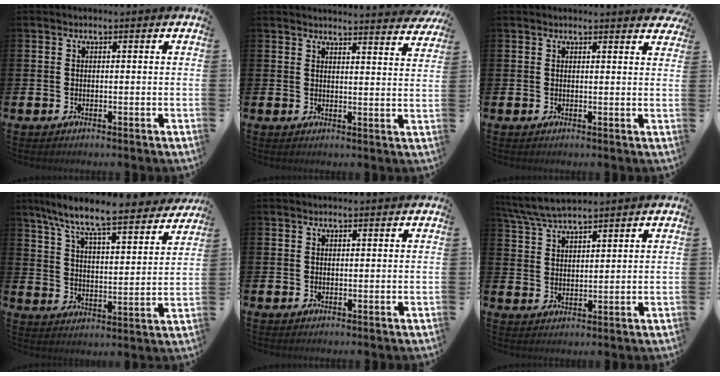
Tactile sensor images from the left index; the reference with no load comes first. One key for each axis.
{"total": 3.5, "fx": 3.5, "fy": -0.4, "fz": -0.1, "tx": 0.015, "ty": -0.035, "tz": 0.057}
{"total": 1.3, "fx": 1.3, "fy": 0.0, "fz": -0.1, "tx": 0.014, "ty": -0.011, "tz": 0.022}
{"total": 8.9, "fx": 8.1, "fy": 0.8, "fz": 3.6, "tx": -0.096, "ty": -0.063, "tz": 0.131}
{"total": 0.5, "fx": 0.5, "fy": -0.1, "fz": -0.1, "tx": 0.014, "ty": -0.006, "tz": 0.007}
{"total": 5.7, "fx": 5.4, "fy": 0.7, "fz": 1.6, "tx": -0.050, "ty": -0.019, "tz": 0.099}